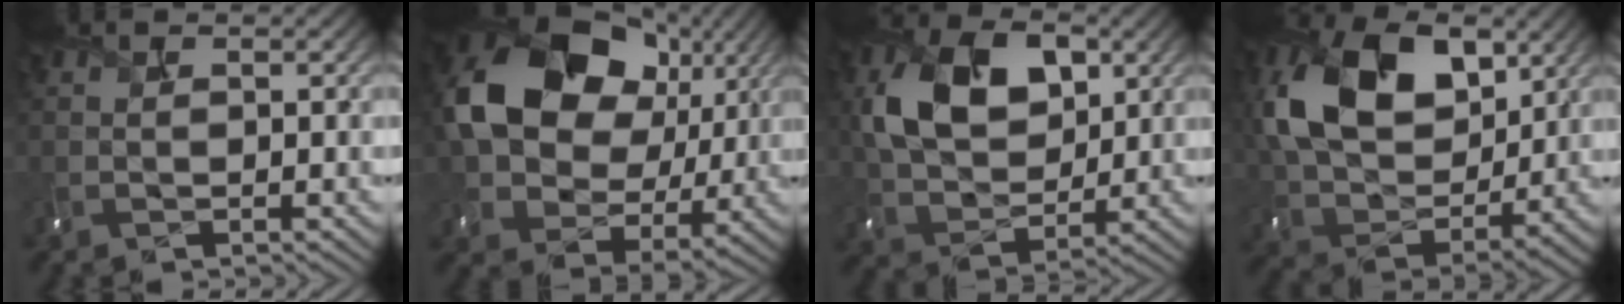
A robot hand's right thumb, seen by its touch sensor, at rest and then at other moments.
{"total": 17.0, "force": [5.1, 12.8, 10.0], "torque": [-0.204, 0.021, 0.099]}
{"total": 10.7, "force": [3.2, 7.2, 7.3], "torque": [-0.152, 0.006, 0.057]}
{"total": 14.3, "force": [5.2, 9.2, 9.6], "torque": [-0.207, 0.010, 0.098]}